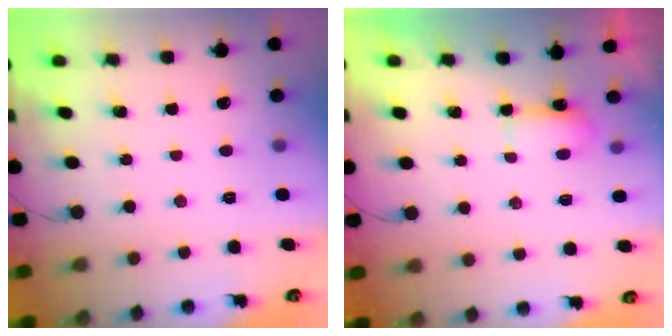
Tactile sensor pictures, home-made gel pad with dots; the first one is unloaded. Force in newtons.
{"total": 3.8, "press": 3.7, "slide": 1.0}